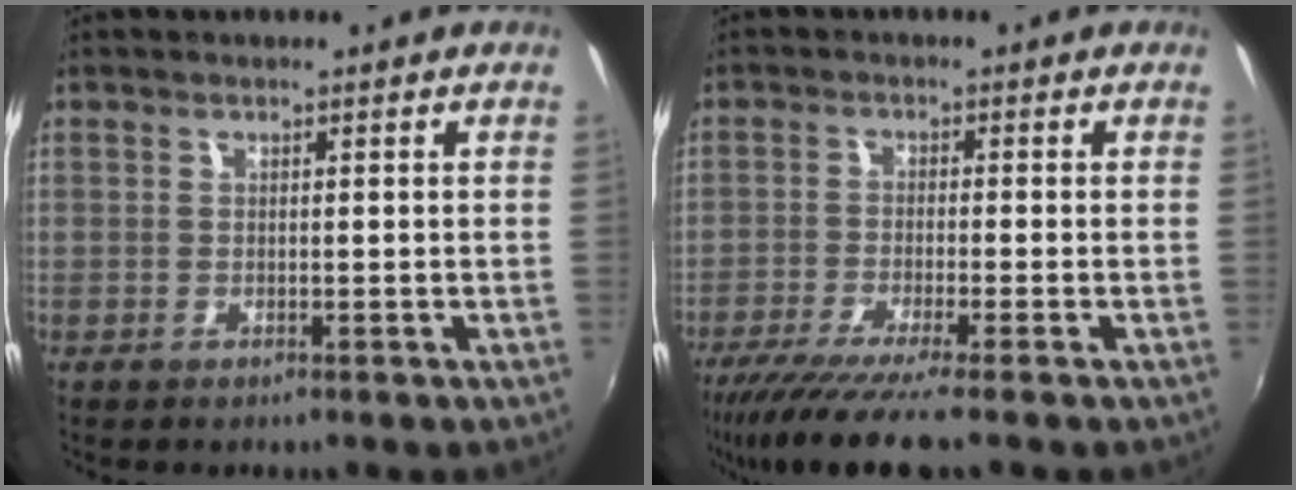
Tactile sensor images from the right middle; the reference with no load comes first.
{"total": 9.7, "force": [-7.6, -0.4, 6.0], "torque": [-0.128, -0.034, -0.129]}